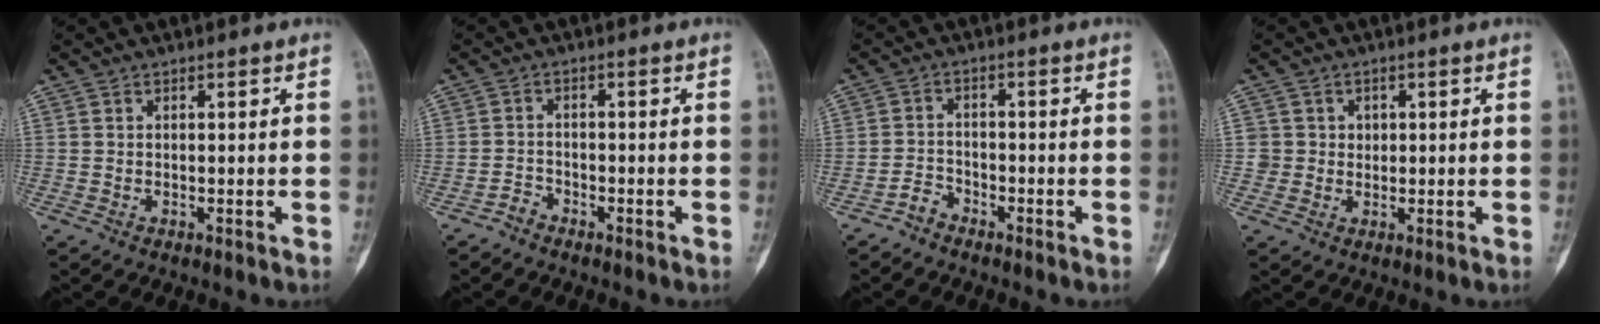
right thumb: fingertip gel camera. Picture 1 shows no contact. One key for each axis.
{"total": 1.9, "fx": -1.7, "fy": 0.7, "fz": 0.1, "tx": -0.001, "ty": 0.007, "tz": -0.035}
{"total": 2.6, "fx": -2.3, "fy": 1.2, "fz": 0.4, "tx": -0.003, "ty": 0.013, "tz": -0.048}
{"total": 3.3, "fx": 0.5, "fy": 3.3, "fz": 0.1, "tx": 0.032, "ty": 0.006, "tz": 0.006}